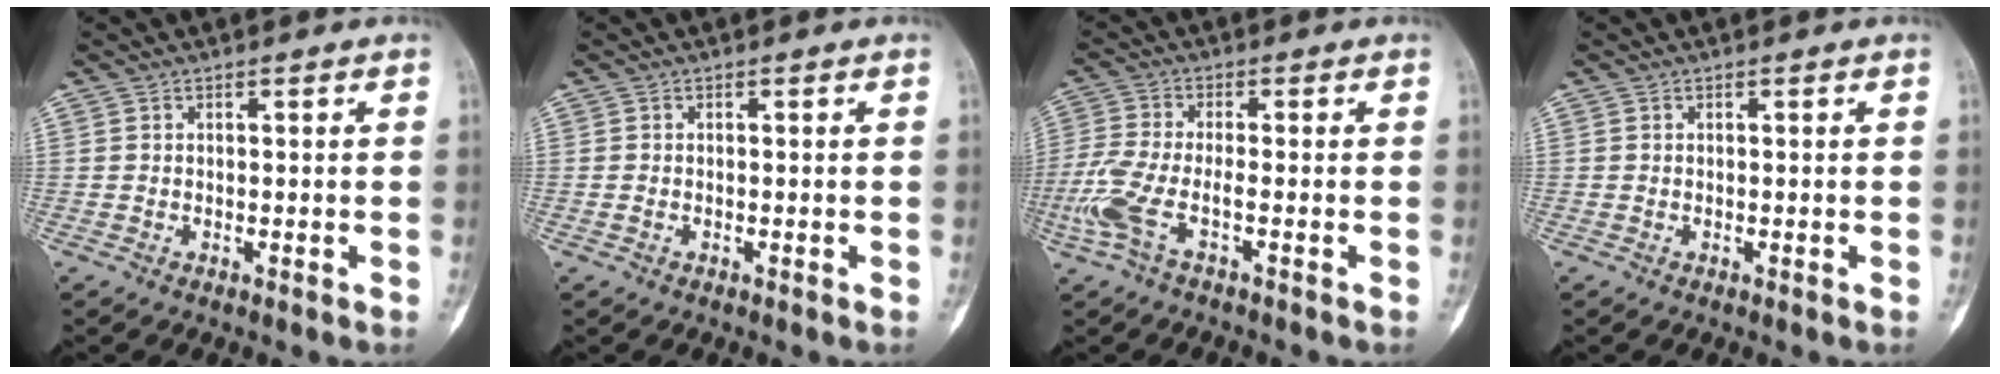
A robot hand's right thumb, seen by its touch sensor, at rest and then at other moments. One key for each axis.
{"total": 0.7, "fx": -0.3, "fy": 0.5, "fz": 0.5, "tx": -0.021, "ty": 0.005, "tz": -0.004}
{"total": 8.0, "fx": -3.3, "fy": 2.4, "fz": 6.9, "tx": -0.186, "ty": 0.010, "tz": -0.069}
{"total": 0.0}